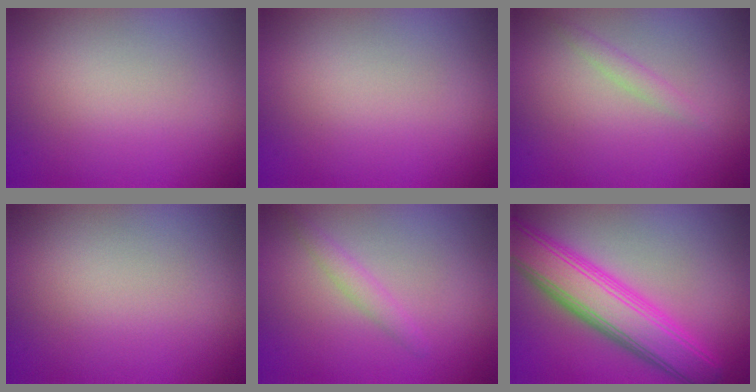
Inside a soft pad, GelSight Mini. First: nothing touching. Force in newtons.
{"total": 0.0}
{"total": 1.1, "press": 1.1, "slide": 0.2}
{"total": 0.0}
{"total": 1.5, "press": 1.5, "slide": 0.1}
{"total": 7.8, "press": 7.8, "slide": 0.2}